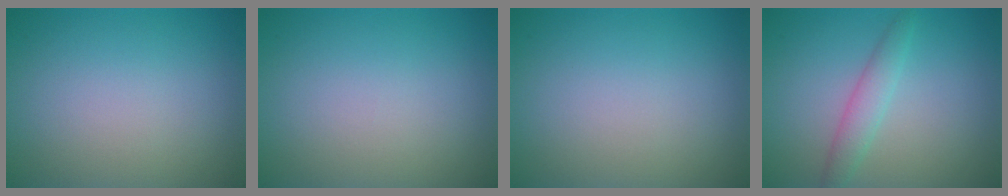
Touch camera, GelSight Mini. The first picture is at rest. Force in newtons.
{"total": 0.0}
{"total": 0.0}
{"total": 2.1, "press": 2.1, "slide": 0.0}